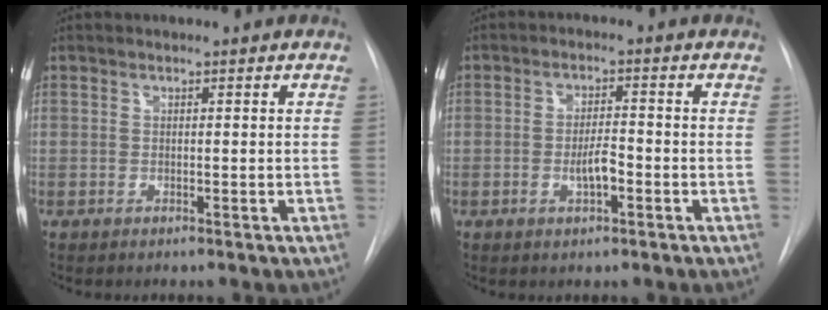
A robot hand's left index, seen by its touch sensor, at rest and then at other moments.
{"total": 3.5, "force": [-1.2, 1.0, 3.1], "torque": [-0.055, 0.002, -0.019]}